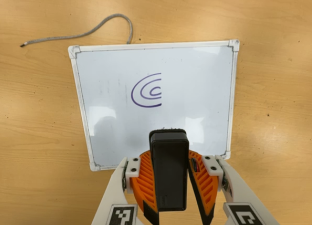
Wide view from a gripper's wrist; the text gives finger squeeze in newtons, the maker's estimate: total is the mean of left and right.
{"total": 9.2, "left": 8.4, "right": 10.1}